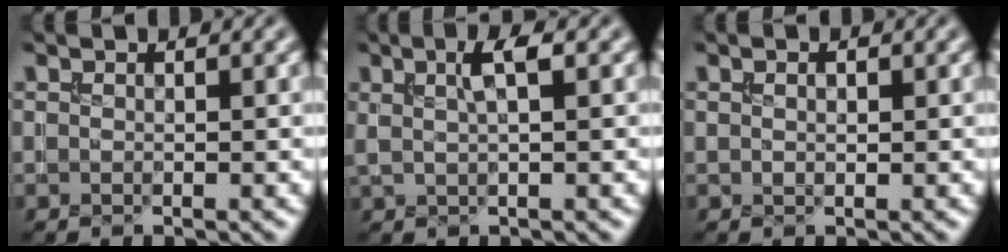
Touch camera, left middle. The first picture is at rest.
{"total": 2.7, "force": [1.0, 0.6, 2.4], "torque": [-0.045, 0.006, 0.017]}
{"total": 0.9, "force": [0.4, 0.4, 0.7], "torque": [-0.012, 0.001, 0.007]}